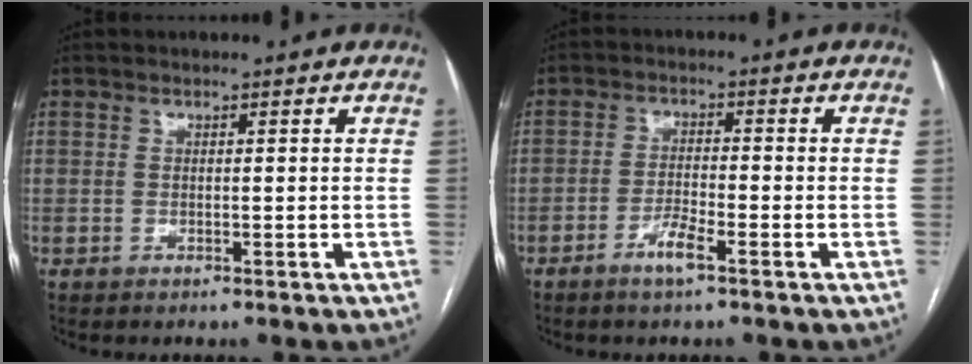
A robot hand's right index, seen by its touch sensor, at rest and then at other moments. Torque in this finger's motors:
{"motor_torque": [0.46, -0.28, 0.07, 0.02]}